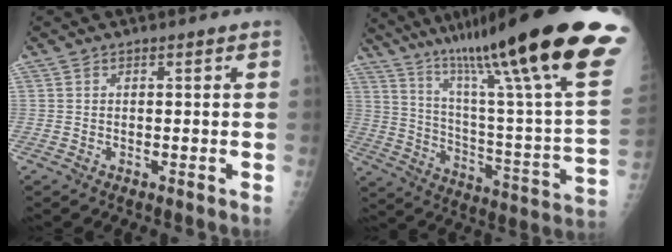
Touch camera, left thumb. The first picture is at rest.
{"total": 36.8, "force": [24.4, 3.0, 27.4], "torque": [-0.343, -0.083, 0.373]}